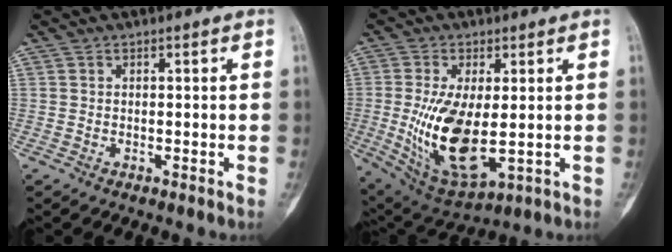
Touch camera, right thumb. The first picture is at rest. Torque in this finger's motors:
{"motor_torque": [1.96, 1.69, 0.99, -1.41, 0.44]}